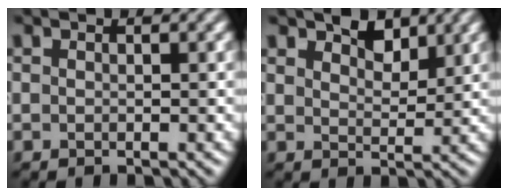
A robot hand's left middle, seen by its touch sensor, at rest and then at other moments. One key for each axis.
{"total": 3.3, "fx": 2.6, "fy": 1.4, "fz": 1.3, "tx": -0.016, "ty": 0.008, "tz": 0.033}